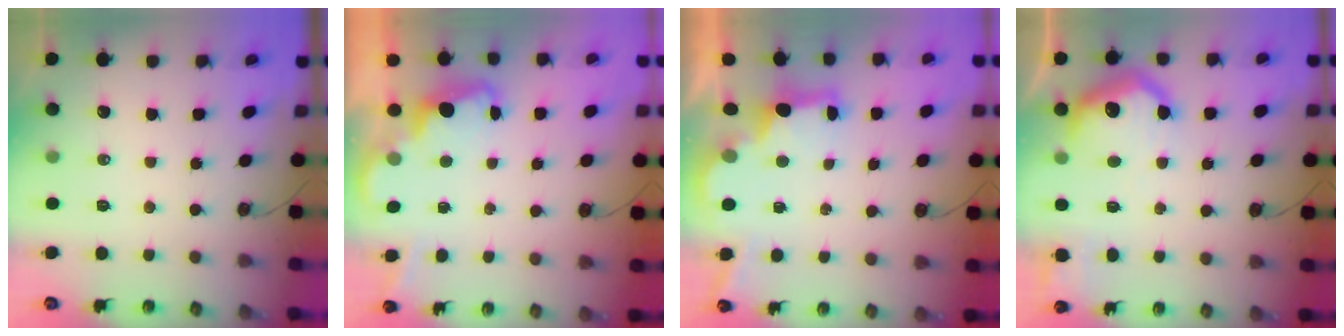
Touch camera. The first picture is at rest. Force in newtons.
{"total": 2.0, "press": 1.9, "slide": 0.6}
{"total": 2.7, "press": 2.6, "slide": 0.7}
{"total": 12.4, "press": 12.4, "slide": 0.7}